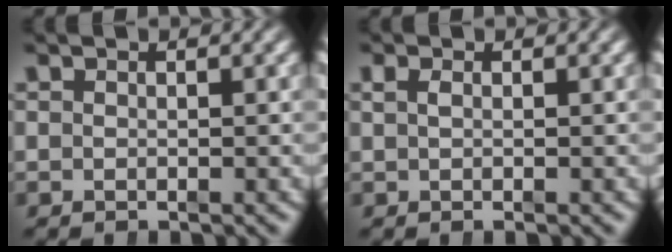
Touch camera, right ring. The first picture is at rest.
{"total": 0.7, "force": [0.1, -0.3, 0.6], "torque": [-0.006, 0.000, 0.007]}